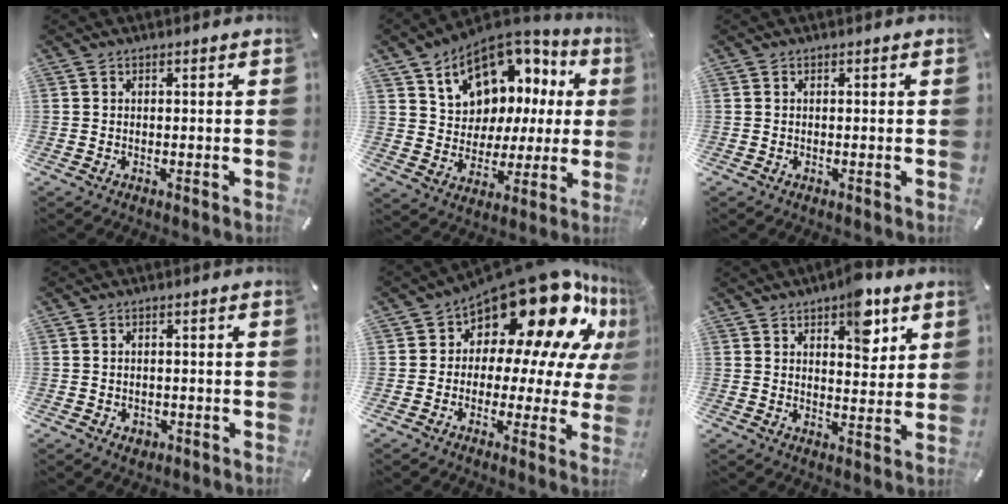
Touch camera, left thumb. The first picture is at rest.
{"total": 12.8, "force": [6.9, 9.6, 5.0], "torque": [-0.093, -0.045, 0.127]}
{"total": 0.0}
{"total": 1.9, "force": [-0.6, 1.6, 0.8], "torque": [-0.015, 0.004, -0.013]}
{"total": 21.1, "force": [13.5, 9.9, 12.8], "torque": [-0.188, -0.111, 0.230]}
{"total": 9.0, "force": [5.5, 4.5, 5.5], "torque": [-0.049, -0.032, 0.087]}